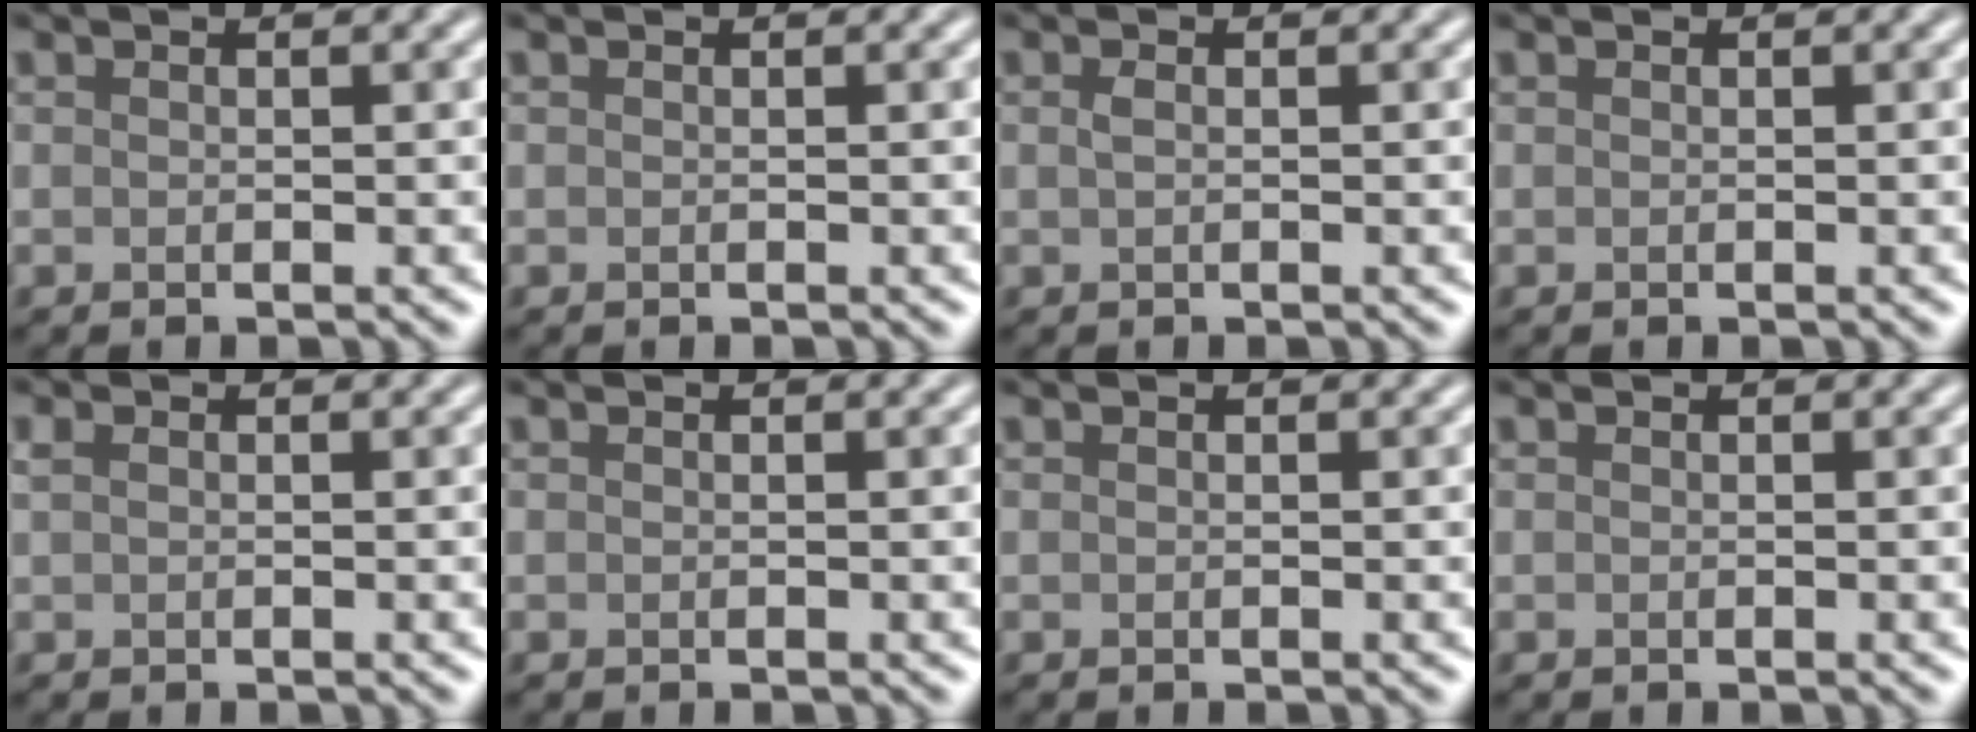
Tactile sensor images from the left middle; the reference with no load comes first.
{"total": 0.0}
{"total": 0.7, "force": [0.1, 0.3, 0.6], "torque": [-0.015, 0.001, 0.002]}
{"total": 0.0}
{"total": 0.7, "force": [0.3, 0.4, 0.4], "torque": [-0.011, 0.002, 0.004]}
{"total": 0.0}
{"total": 0.0}
{"total": 0.0}